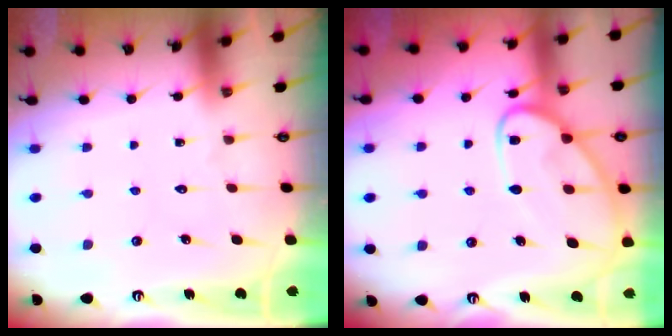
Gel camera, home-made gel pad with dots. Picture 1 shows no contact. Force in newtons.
{"total": 12.1, "press": 12.0, "slide": 1.2}